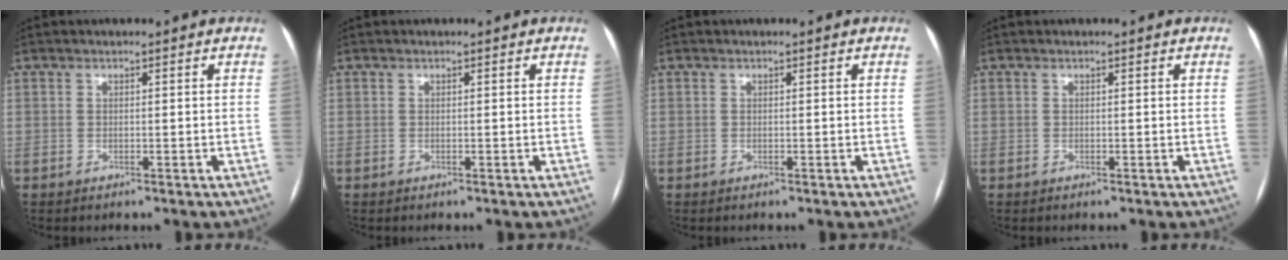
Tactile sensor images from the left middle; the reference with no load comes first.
{"total": 0.0}
{"total": 0.0}
{"total": 0.0}